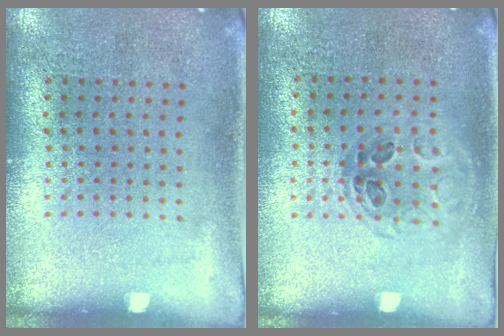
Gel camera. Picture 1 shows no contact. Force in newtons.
{"total": 0.9, "press": 0.8, "slide": 0.4}